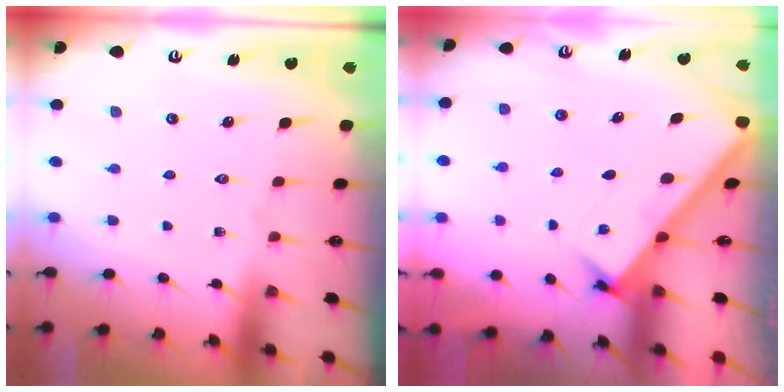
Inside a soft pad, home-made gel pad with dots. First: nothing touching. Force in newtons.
{"total": 2.6, "press": 2.6, "slide": 0.3}